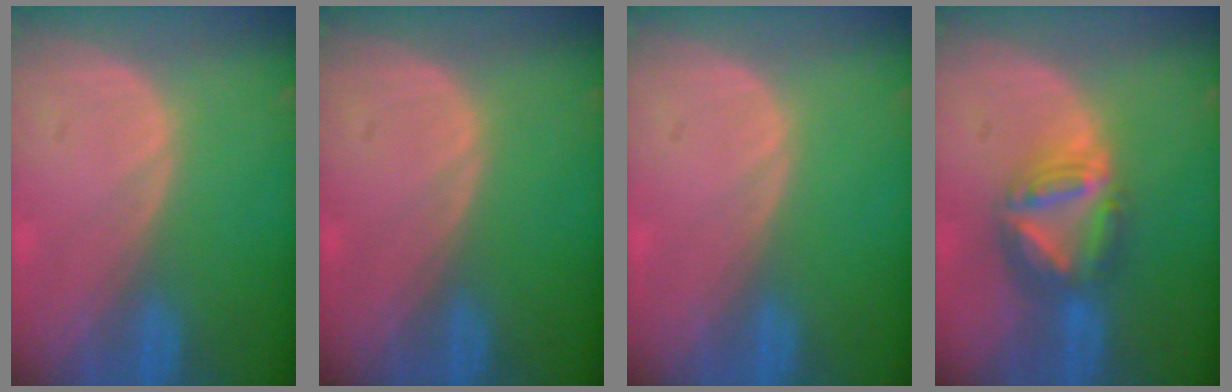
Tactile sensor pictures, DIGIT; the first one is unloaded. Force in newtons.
{"total": 0.0}
{"total": 0.0}
{"total": 7.9, "press": 6.7, "slide": 4.1}